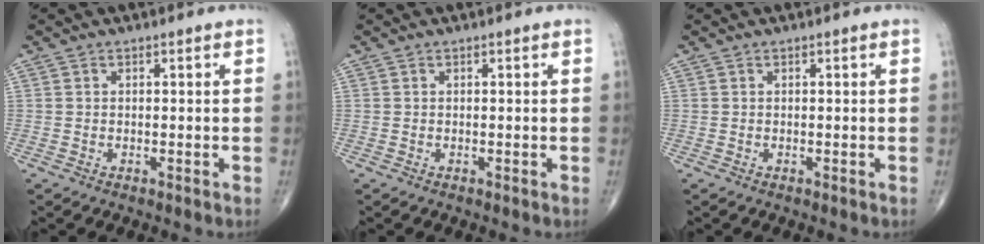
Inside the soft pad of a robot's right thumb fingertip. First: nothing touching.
{"total": 0.0}
{"total": 0.0}